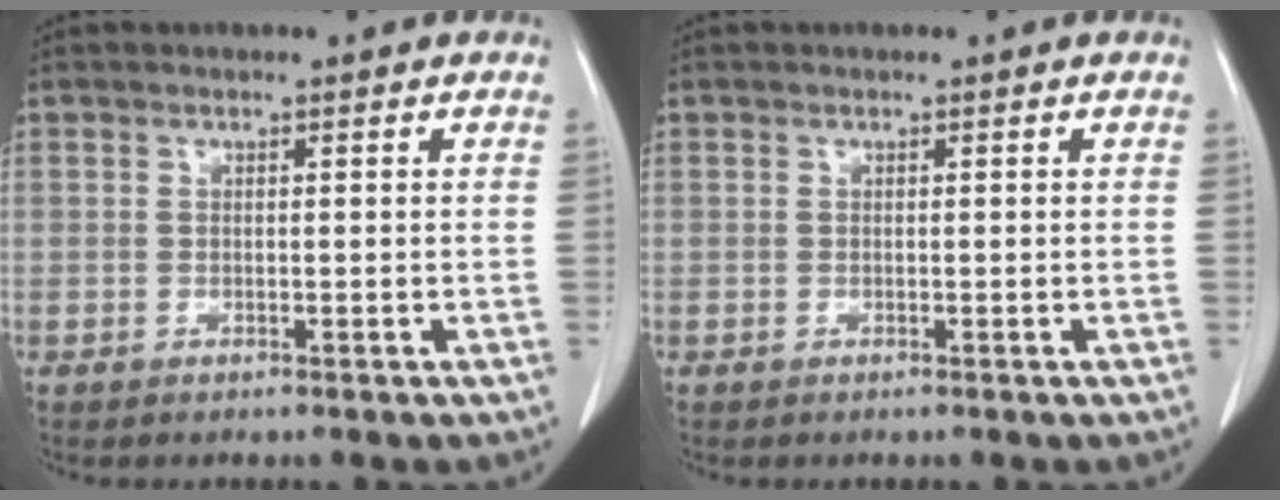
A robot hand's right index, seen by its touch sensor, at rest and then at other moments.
{"total": 0.0}